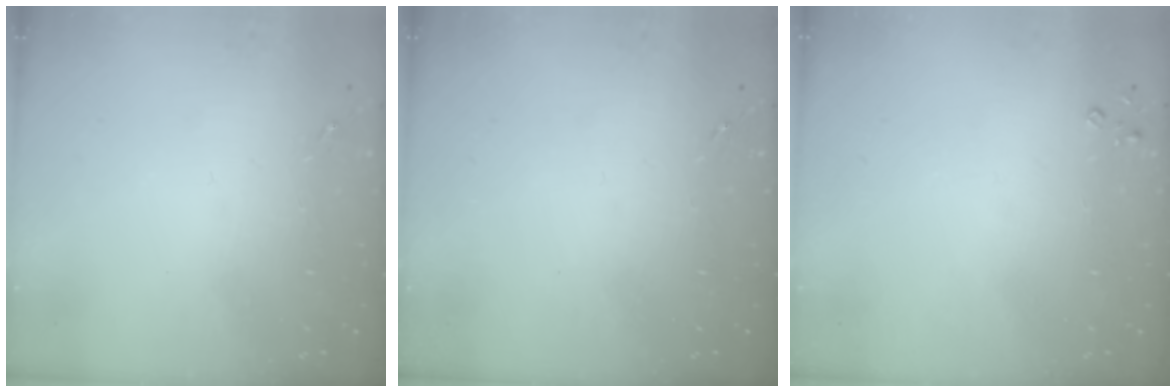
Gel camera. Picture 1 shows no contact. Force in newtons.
{"total": 0.0}
{"total": 2.6, "press": 2.6, "slide": 0.3}